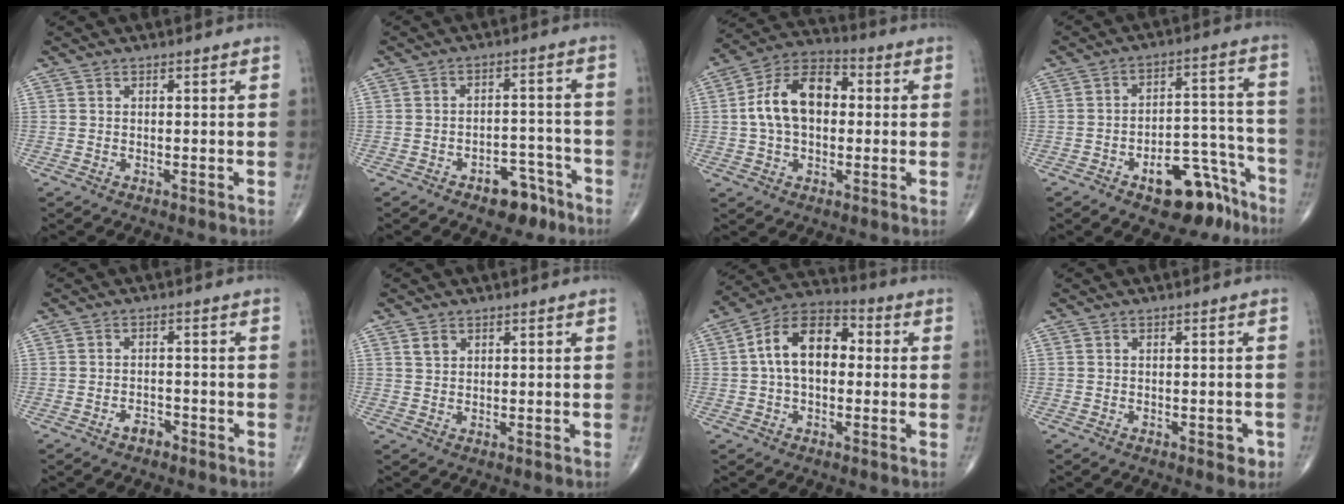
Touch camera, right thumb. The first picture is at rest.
{"total": 7.0, "force": [-4.6, 3.9, 3.6], "torque": [-0.021, 0.042, -0.065]}
{"total": 13.8, "force": [1.1, 8.9, 10.5], "torque": [-0.176, 0.032, 0.008]}
{"total": 13.6, "force": [-8.4, 6.6, 8.4], "torque": [-0.068, 0.083, -0.114]}
{"total": 2.4, "force": [-1.6, 1.4, 1.1], "torque": [-0.014, 0.012, -0.025]}
{"total": 2.2, "force": [1.2, 1.5, 1.0], "torque": [-0.012, -0.003, 0.024]}
{"total": 13.0, "force": [1.1, 8.1, 10.1], "torque": [-0.157, 0.036, 0.004]}
{"total": 2.2, "force": [-0.9, 1.1, 1.6], "torque": [-0.014, 0.003, -0.010]}